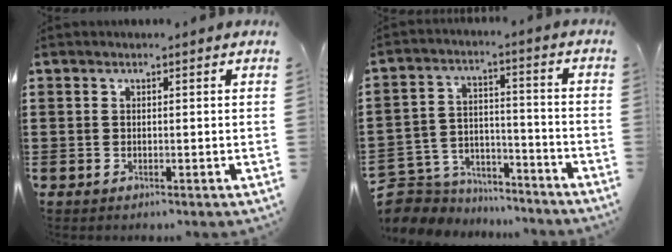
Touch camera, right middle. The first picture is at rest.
{"total": 6.3, "force": [-5.7, 2.8, 0.3], "torque": [-0.027, 0.010, -0.119]}